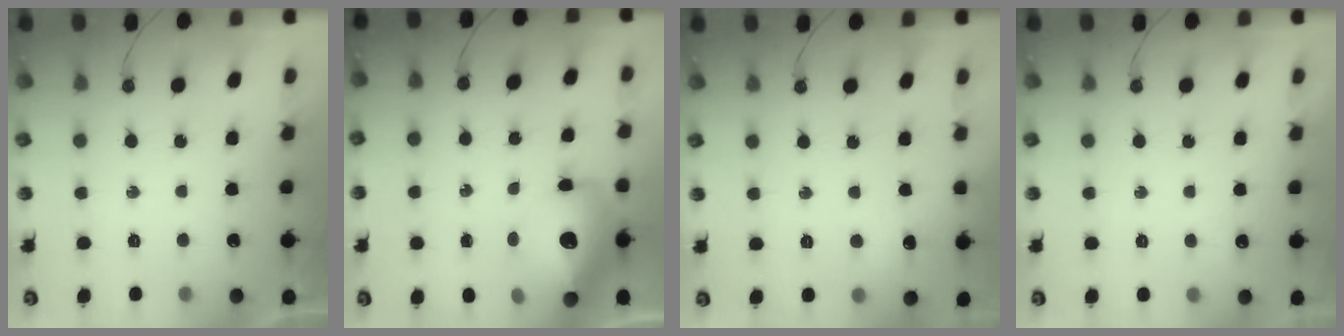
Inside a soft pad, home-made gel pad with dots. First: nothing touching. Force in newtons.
{"total": 19.6, "press": 19.4, "slide": 2.2}
{"total": 5.9, "press": 5.8, "slide": 0.7}
{"total": 2.2, "press": 2.2, "slide": 0.5}